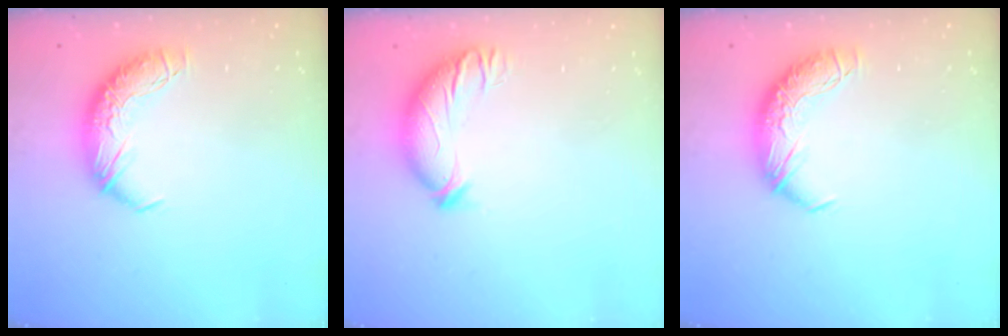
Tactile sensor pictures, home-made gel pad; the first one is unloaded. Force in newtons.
{"total": 3.5, "press": 3.3, "slide": 1.3}
{"total": 0.0}